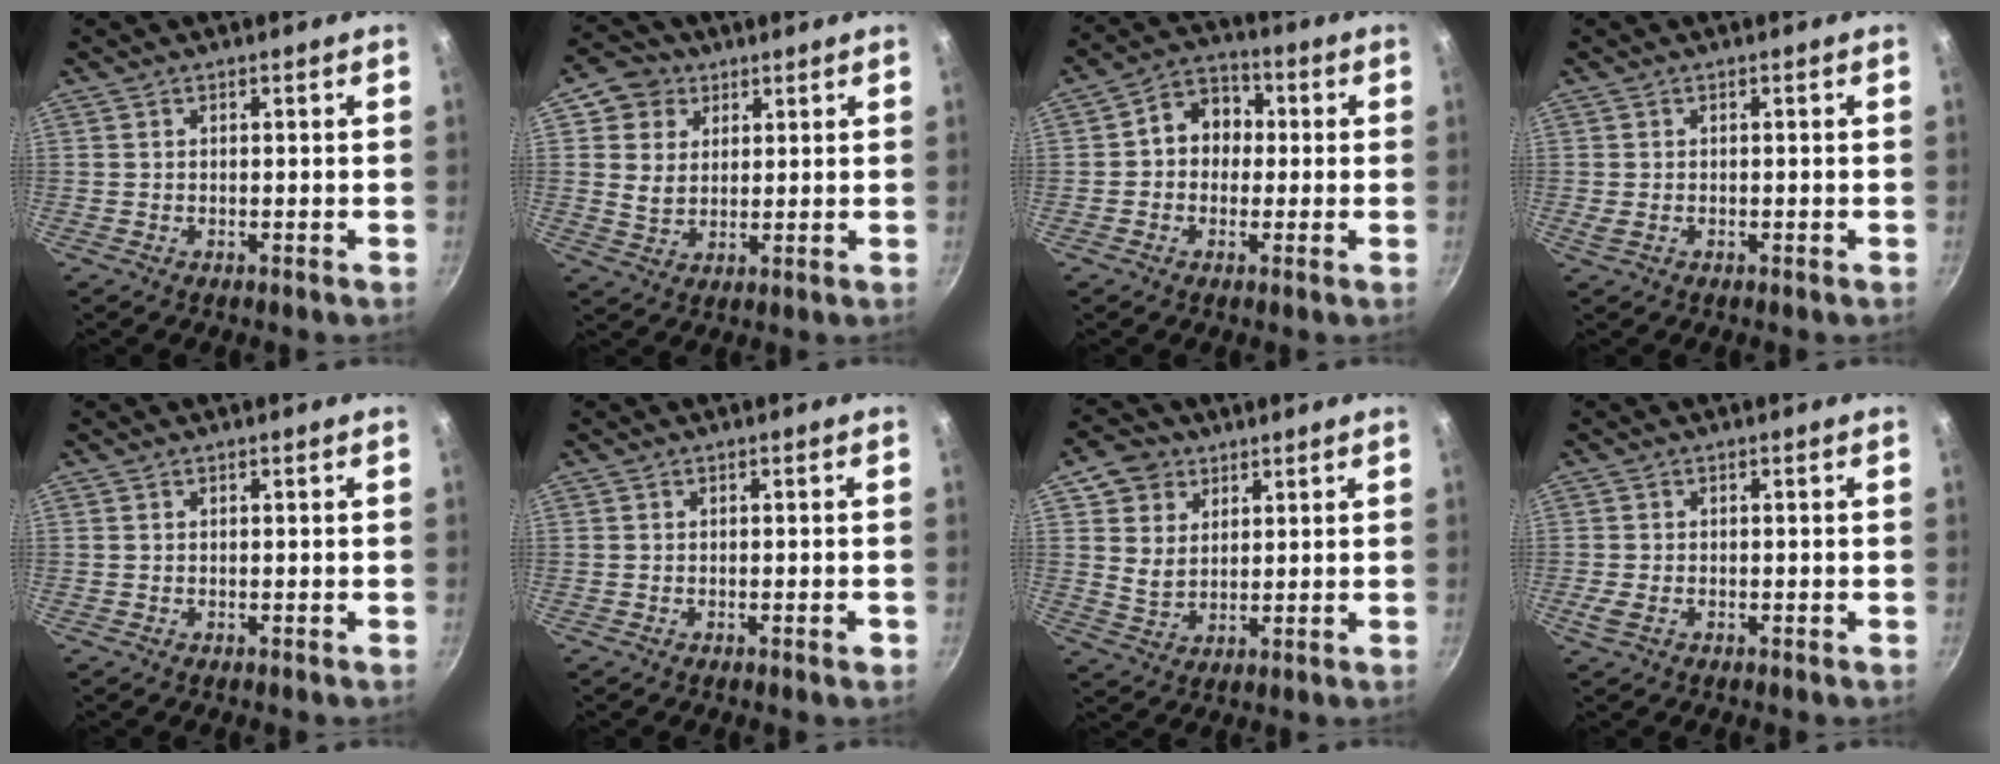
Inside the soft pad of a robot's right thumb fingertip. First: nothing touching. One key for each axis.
{"total": 7.4, "fx": 3.3, "fy": 6.2, "fz": 2.4, "tx": -0.006, "ty": -0.007, "tz": 0.054}
{"total": 8.3, "fx": 0.3, "fy": 7.0, "fz": 4.5, "tx": -0.026, "ty": 0.022, "tz": -0.012}
{"total": 1.4, "fx": -0.3, "fy": 0.9, "fz": 0.9, "tx": -0.018, "ty": -0.001, "tz": -0.004}
{"total": 0.0}
{"total": 1.2, "fx": -0.6, "fy": 0.3, "fz": 1.0, "tx": -0.017, "ty": 0.004, "tz": -0.009}
{"total": 7.3, "fx": 3.5, "fy": 5.9, "fz": 2.6, "tx": -0.014, "ty": -0.013, "tz": 0.066}
{"total": 2.3, "fx": -0.8, "fy": 1.5, "fz": 1.6, "tx": -0.037, "ty": -0.001, "tz": -0.017}